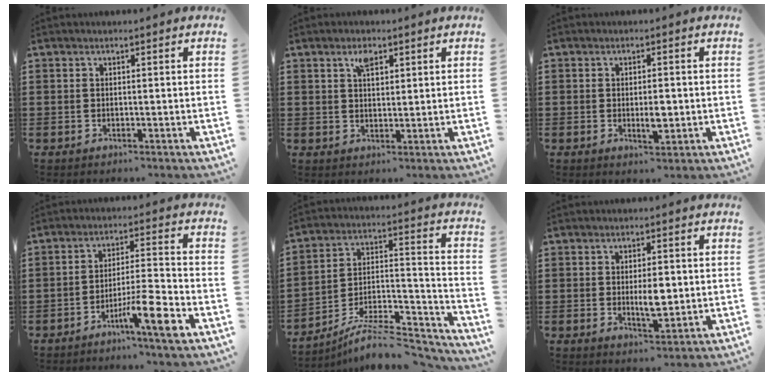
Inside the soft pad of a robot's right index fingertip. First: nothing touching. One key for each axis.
{"total": 2.8, "fx": 1.6, "fy": 1.3, "fz": 1.9, "tx": -0.035, "ty": 0.002, "tz": 0.026}
{"total": 3.0, "fx": -0.4, "fy": 0.9, "fz": 2.8, "tx": -0.049, "ty": 0.001, "tz": -0.006}
{"total": 8.4, "fx": -5.2, "fy": 0.5, "fz": 6.6, "tx": -0.110, "ty": 0.000, "tz": -0.091}
{"total": 9.1, "fx": -7.9, "fy": 2.0, "fz": 4.2, "tx": -0.065, "ty": 0.016, "tz": -0.154}
{"total": 4.5, "fx": 0.0, "fy": 1.6, "fz": 4.2, "tx": -0.068, "ty": 0.000, "tz": -0.002}